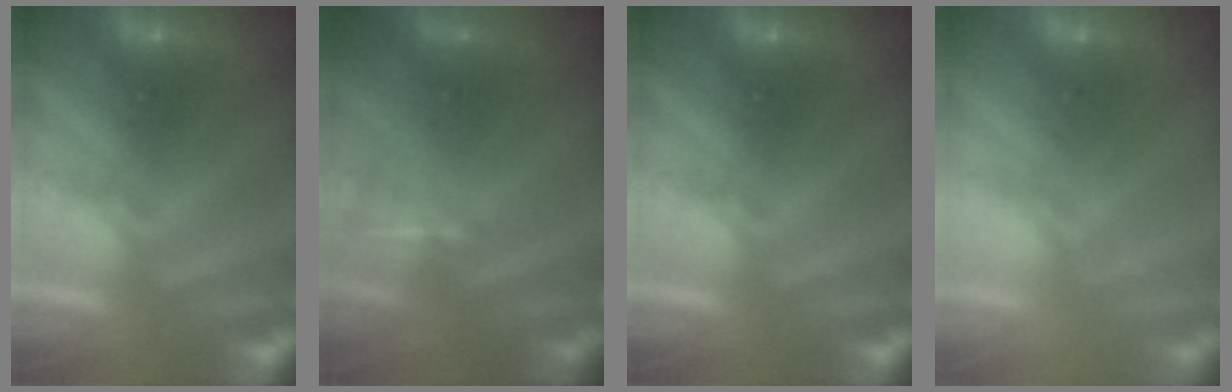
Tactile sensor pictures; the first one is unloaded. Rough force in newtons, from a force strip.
{"total": 1.1}
{"total": 0.0}
{"total": 4.8}